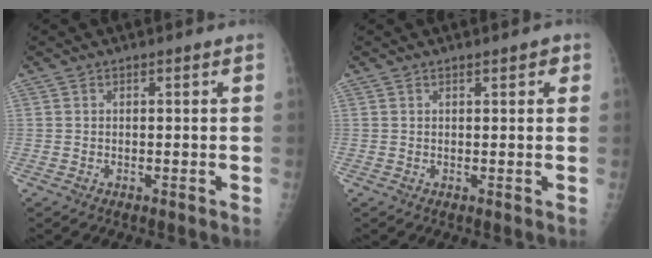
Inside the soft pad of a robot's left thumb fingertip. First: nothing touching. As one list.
[{"total": 1.7, "force": [0.9, 0.7, 1.2], "torque": [-0.008, -0.001, 0.010]}]